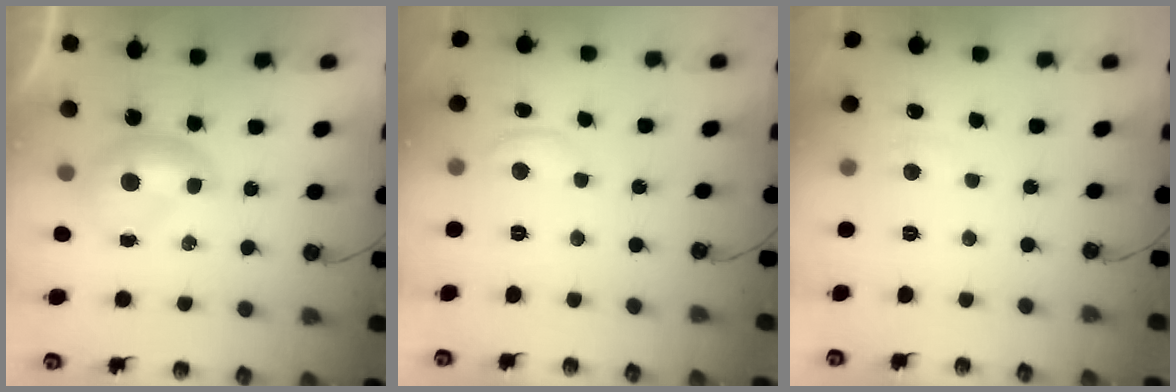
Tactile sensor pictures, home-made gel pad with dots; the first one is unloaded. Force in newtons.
{"total": 1.8, "press": 1.8, "slide": 0.4}
{"total": 1.7, "press": 1.6, "slide": 0.5}